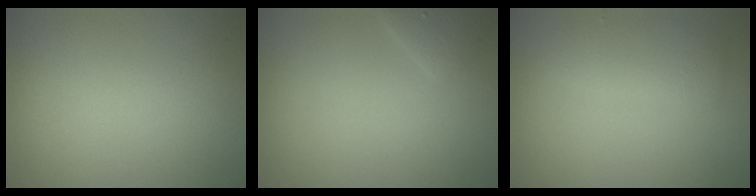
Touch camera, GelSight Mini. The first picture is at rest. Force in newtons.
{"total": 1.3, "press": 1.3, "slide": 0.2}
{"total": 2.4, "press": 2.4, "slide": 0.1}